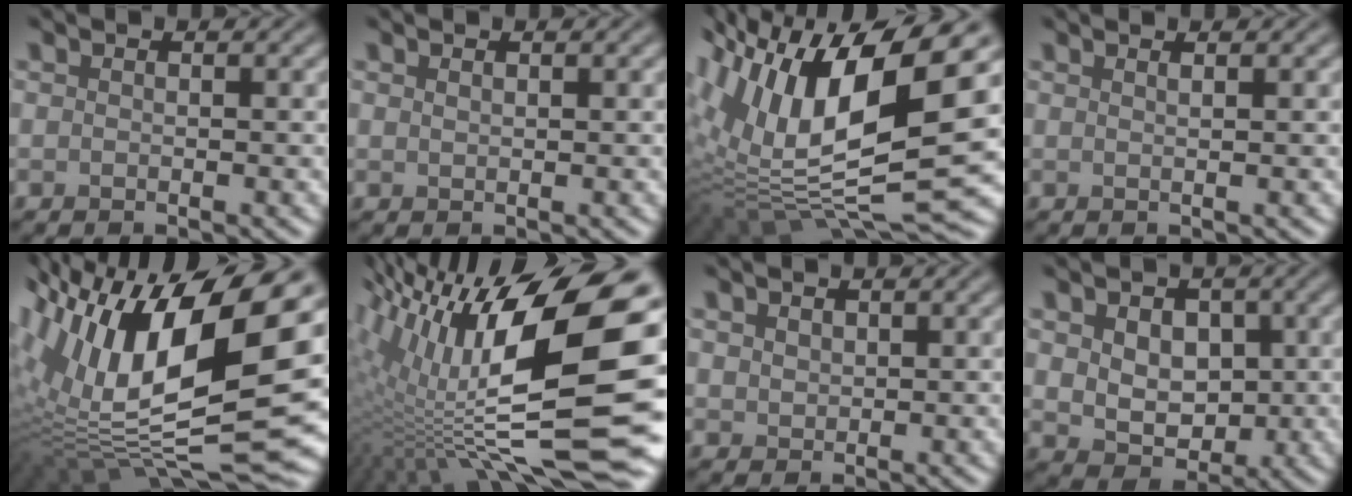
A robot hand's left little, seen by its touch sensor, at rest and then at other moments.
{"total": 0.6, "force": [0.5, 0.2, 0.3], "torque": [-0.009, -0.001, 0.010]}
{"total": 17.0, "force": [3.0, 7.1, 15.2], "torque": [-0.296, 0.008, 0.046]}
{"total": 1.4, "force": [0.8, 0.5, 0.9], "torque": [0.000, 0.001, -0.002]}
{"total": 18.8, "force": [3.2, 8.0, 16.7], "torque": [-0.324, 0.004, 0.055]}
{"total": 16.8, "force": [1.2, 5.9, 15.7], "torque": [-0.281, 0.011, 0.021]}
{"total": 1.2, "force": [0.7, 0.9, 0.4], "torque": [-0.007, -0.002, 0.017]}
{"total": 5.2, "force": [0.8, 3.9, 3.3], "torque": [-0.055, -0.002, 0.014]}